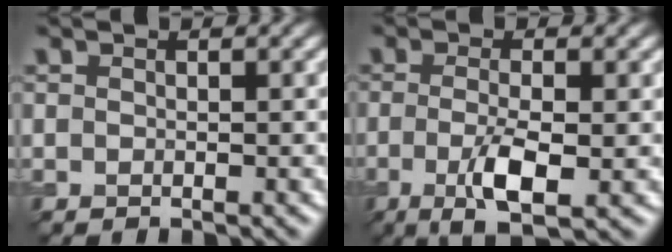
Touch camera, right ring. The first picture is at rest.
{"total": 4.8, "force": [-1.2, 1.3, 4.4], "torque": [-0.091, -0.011, -0.022]}